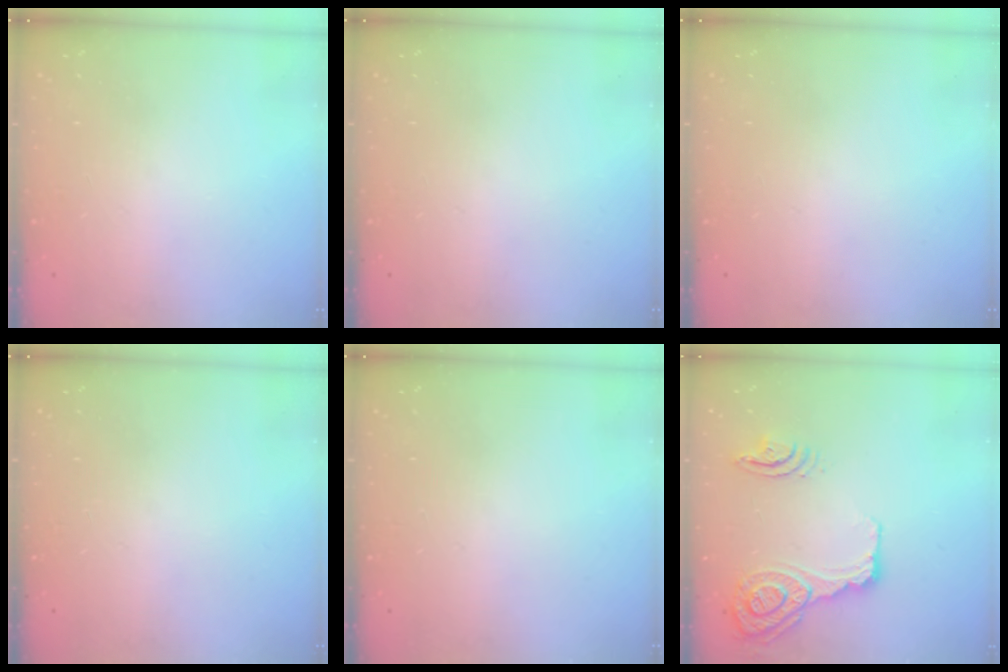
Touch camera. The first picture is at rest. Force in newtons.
{"total": 0.0}
{"total": 0.0}
{"total": 0.0}
{"total": 0.0}
{"total": 17.9, "press": 17.6, "slide": 3.7}